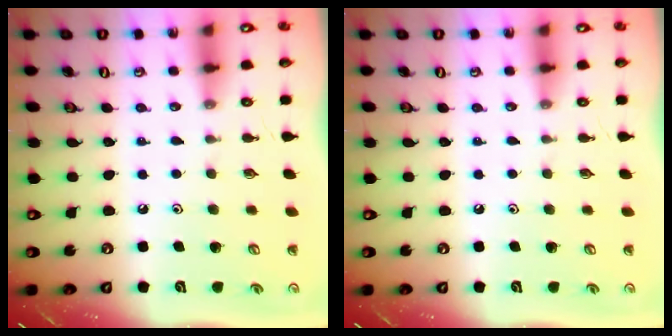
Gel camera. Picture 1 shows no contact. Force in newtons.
{"total": 0.0}